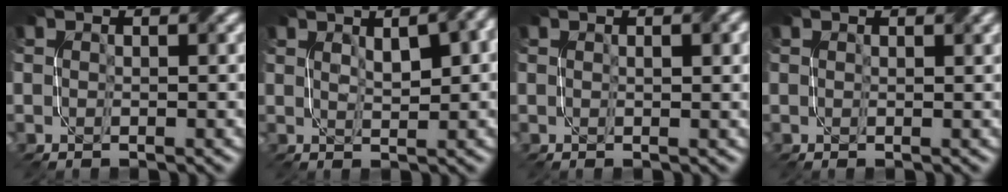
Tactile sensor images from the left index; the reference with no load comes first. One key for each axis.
{"total": 5.5, "fx": 2.1, "fy": 2.0, "fz": 4.7, "tx": -0.060, "ty": 0.014, "tz": 0.030}
{"total": 1.6, "fx": 0.6, "fy": 0.4, "fz": 1.5, "tx": -0.017, "ty": 0.001, "tz": 0.012}
{"total": 1.3, "fx": 1.0, "fy": 0.2, "fz": 0.7, "tx": -0.010, "ty": -0.001, "tz": 0.017}